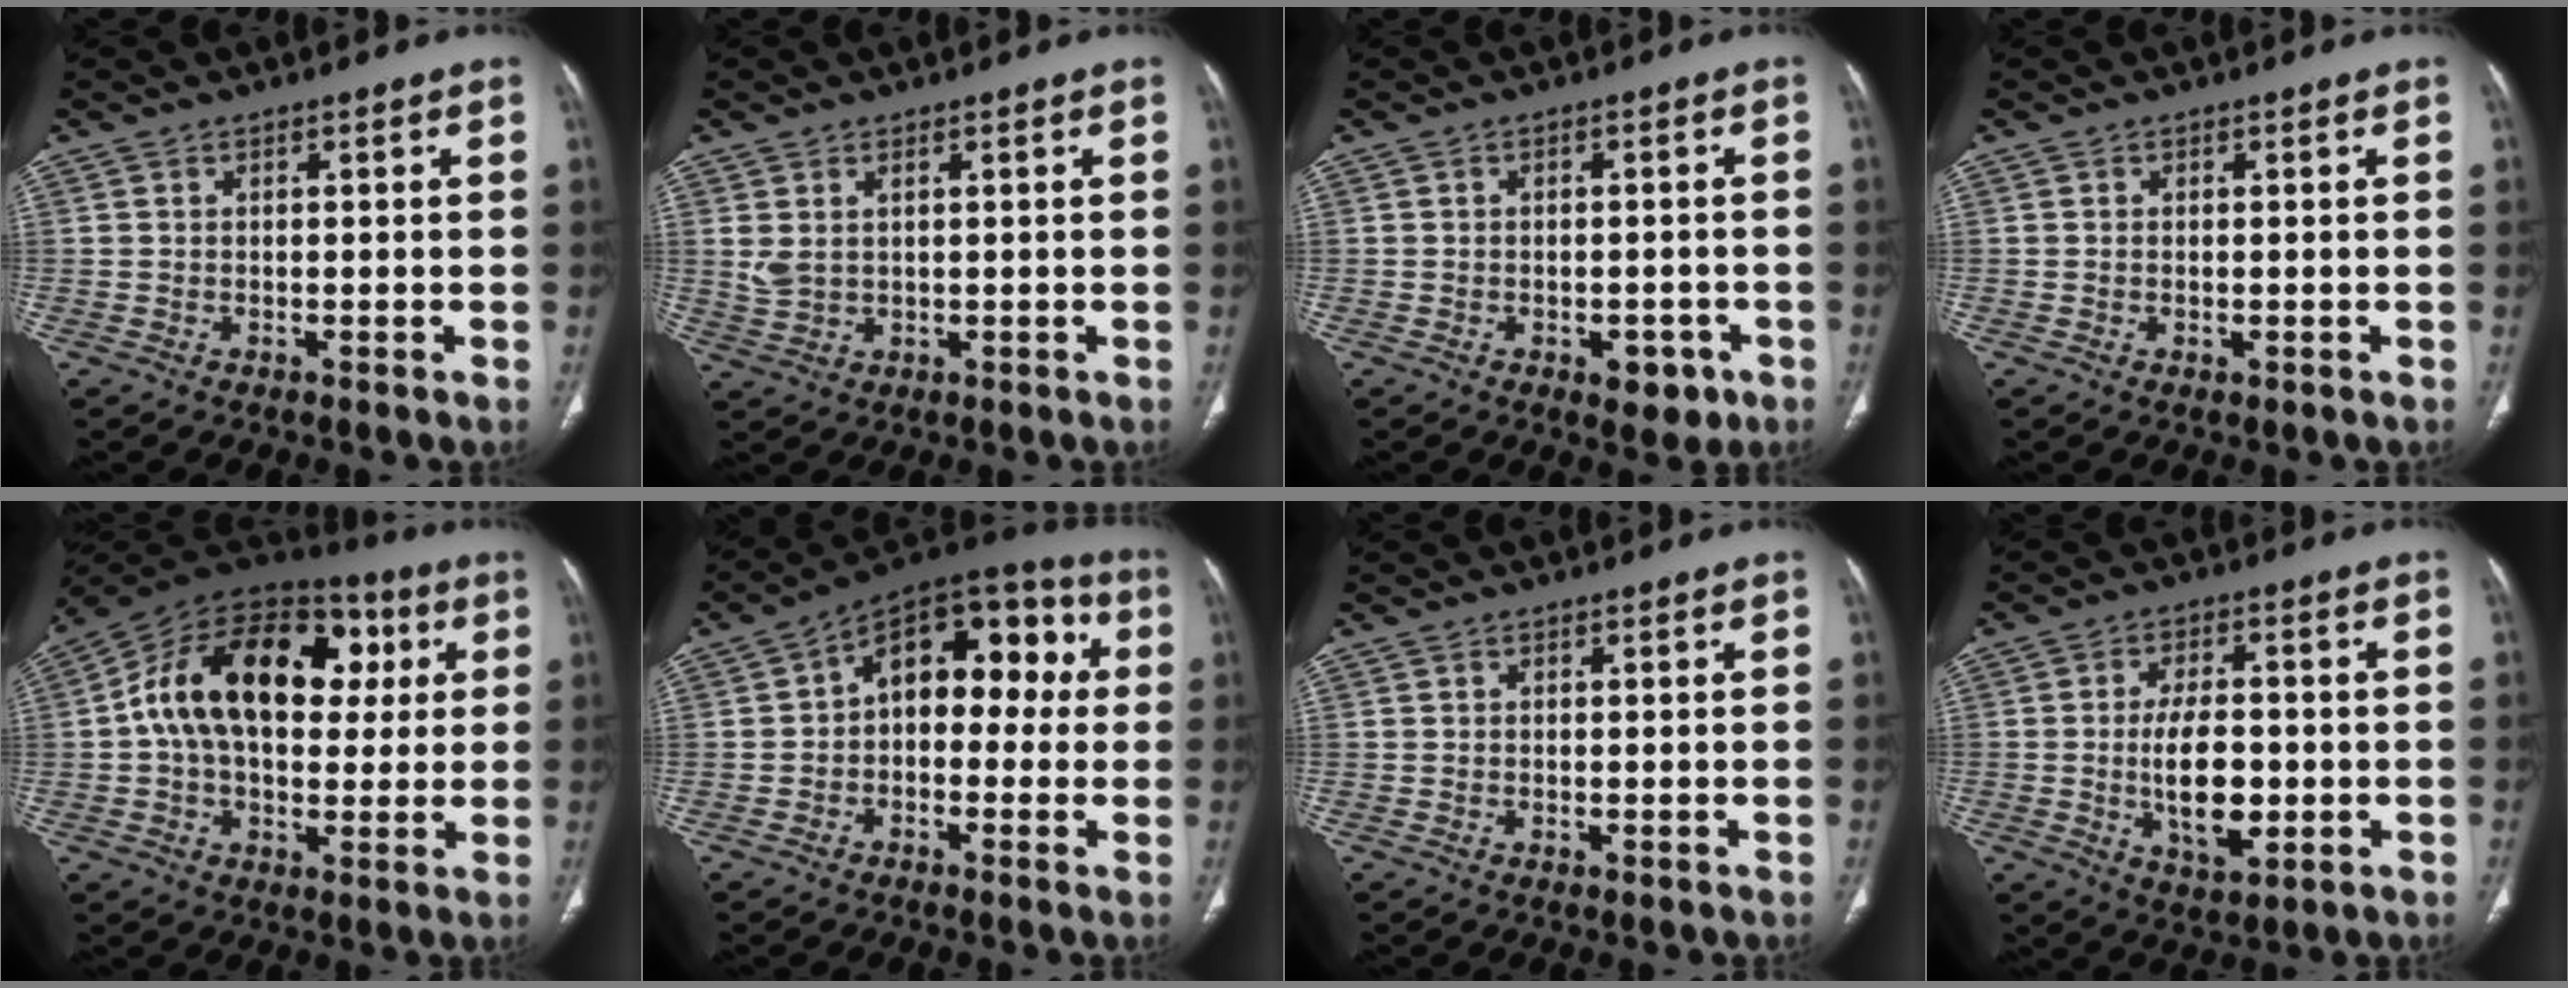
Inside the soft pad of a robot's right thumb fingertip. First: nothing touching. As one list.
[{"total": 3.4, "force": [1.1, 1.9, 2.6], "torque": [-0.060, 0.003, 0.033]}, {"total": 4.7, "force": [-2.2, 2.8, 3.0], "torque": [-0.017, 0.009, -0.021]}, {"total": 0.6, "force": [-0.1, 0.3, 0.4], "torque": [-0.010, -0.001, 0.001]}, {"total": 23.7, "force": [4.1, 15.2, 17.7], "torque": [-0.272, 0.034, 0.059]}, {"total": 15.4, "force": [1.6, 9.6, 11.9], "torque": [-0.112, 0.055, 0.006]}, {"total": 0.0}, {"total": 10.5, "force": [-1.5, 5.2, 8.9], "torque": [-0.137, -0.002, -0.020]}]